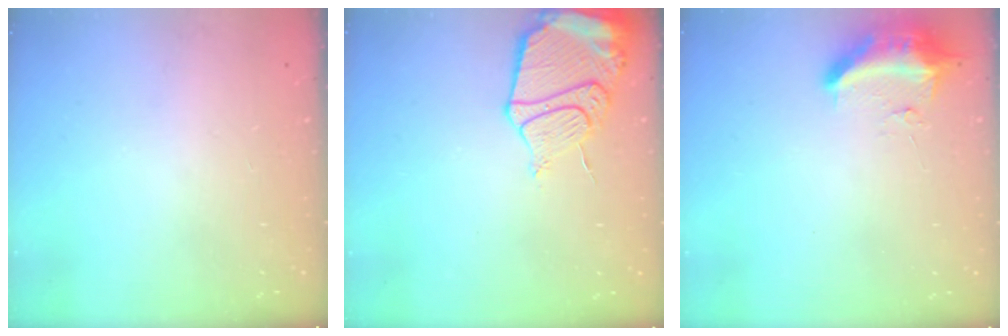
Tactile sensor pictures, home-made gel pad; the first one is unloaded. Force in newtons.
{"total": 15.3, "press": 15.2, "slide": 1.7}
{"total": 10.6, "press": 9.7, "slide": 4.1}